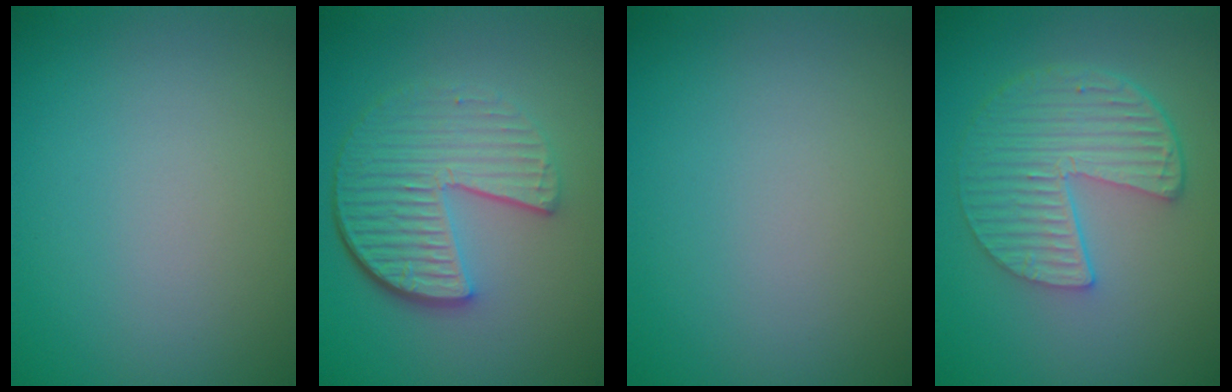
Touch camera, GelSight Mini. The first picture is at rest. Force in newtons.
{"total": 6.3, "press": 4.4, "slide": 4.4}
{"total": 0.0}
{"total": 5.9, "press": 4.3, "slide": 3.9}